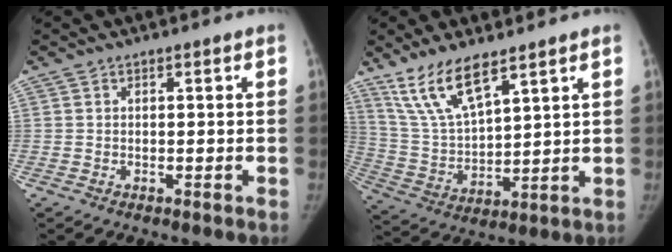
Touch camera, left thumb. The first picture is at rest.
{"total": 12.0, "force": [8.3, 3.7, 7.8], "torque": [-0.143, -0.037, 0.181]}